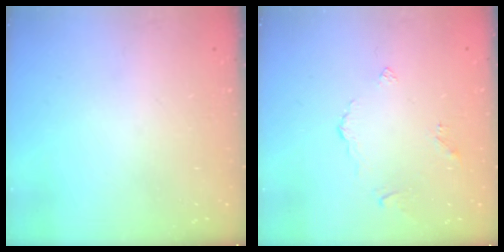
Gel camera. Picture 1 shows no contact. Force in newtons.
{"total": 2.6, "press": 2.6, "slide": 0.5}